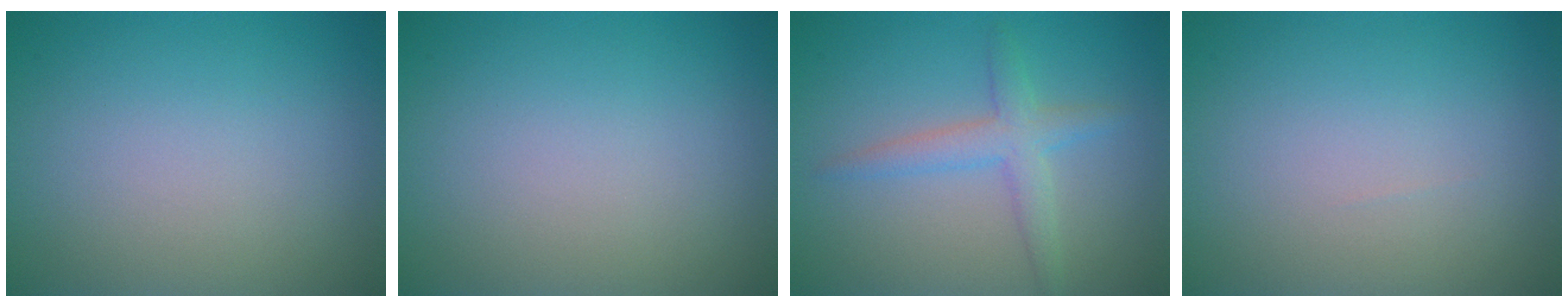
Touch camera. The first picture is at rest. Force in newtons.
{"total": 0.0}
{"total": 2.7, "press": 2.7, "slide": 0.1}
{"total": 0.0}